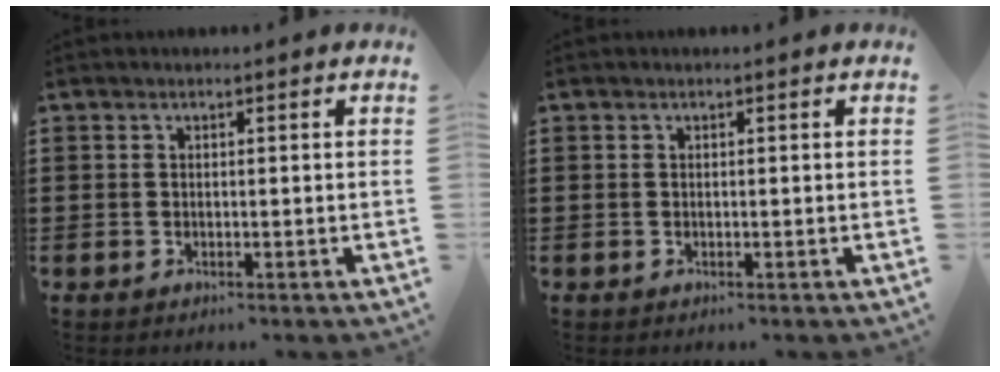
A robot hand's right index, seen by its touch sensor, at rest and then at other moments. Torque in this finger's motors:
{"motor_torque": [0.00, 0.00, 0.00, 0.00]}